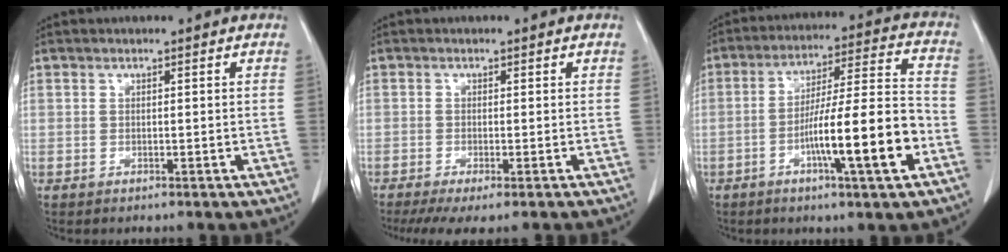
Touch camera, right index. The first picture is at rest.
{"total": 6.3, "force": [-4.9, 0.9, 4.0], "torque": [-0.055, -0.013, -0.077]}
{"total": 14.6, "force": [-5.2, 0.3, 13.6], "torque": [-0.225, 0.005, -0.084]}